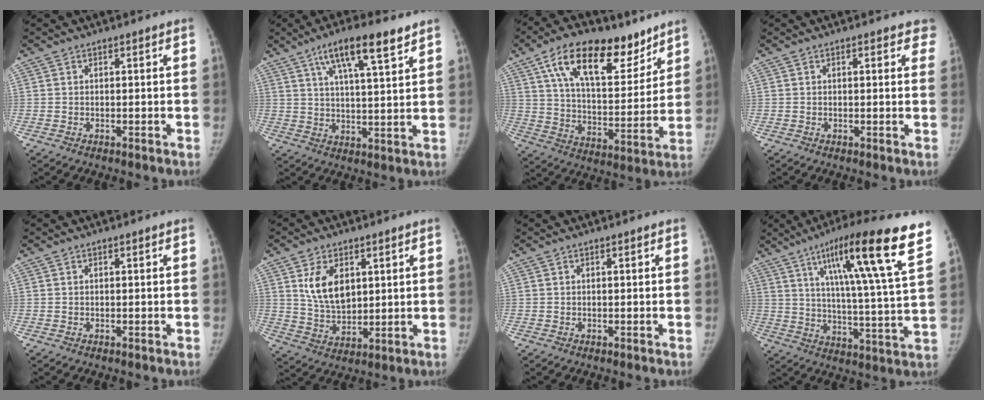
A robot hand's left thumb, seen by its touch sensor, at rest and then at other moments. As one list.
[{"total": 11.7, "force": [7.1, 2.5, 8.9], "torque": [-0.141, -0.025, 0.118]}, {"total": 21.1, "force": [12.8, 10.1, 13.3], "torque": [-0.177, -0.046, 0.218]}, {"total": 3.5, "force": [2.2, 1.6, 2.2], "torque": [0.003, 0.000, 0.015]}, {"total": 0.0}, {"total": 9.3, "force": [3.3, 5.8, 6.5], "torque": [-0.093, -0.020, 0.072]}, {"total": 0.0}, {"total": 22.4, "force": [12.7, 1.3, 18.4], "torque": [-0.262, -0.036, 0.185]}]